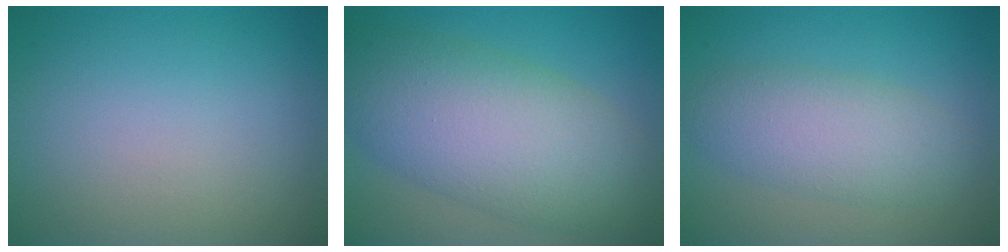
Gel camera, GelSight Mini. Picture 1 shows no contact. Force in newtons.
{"total": 10.0, "press": 10.0, "slide": 0.1}
{"total": 4.7, "press": 4.7, "slide": 0.1}